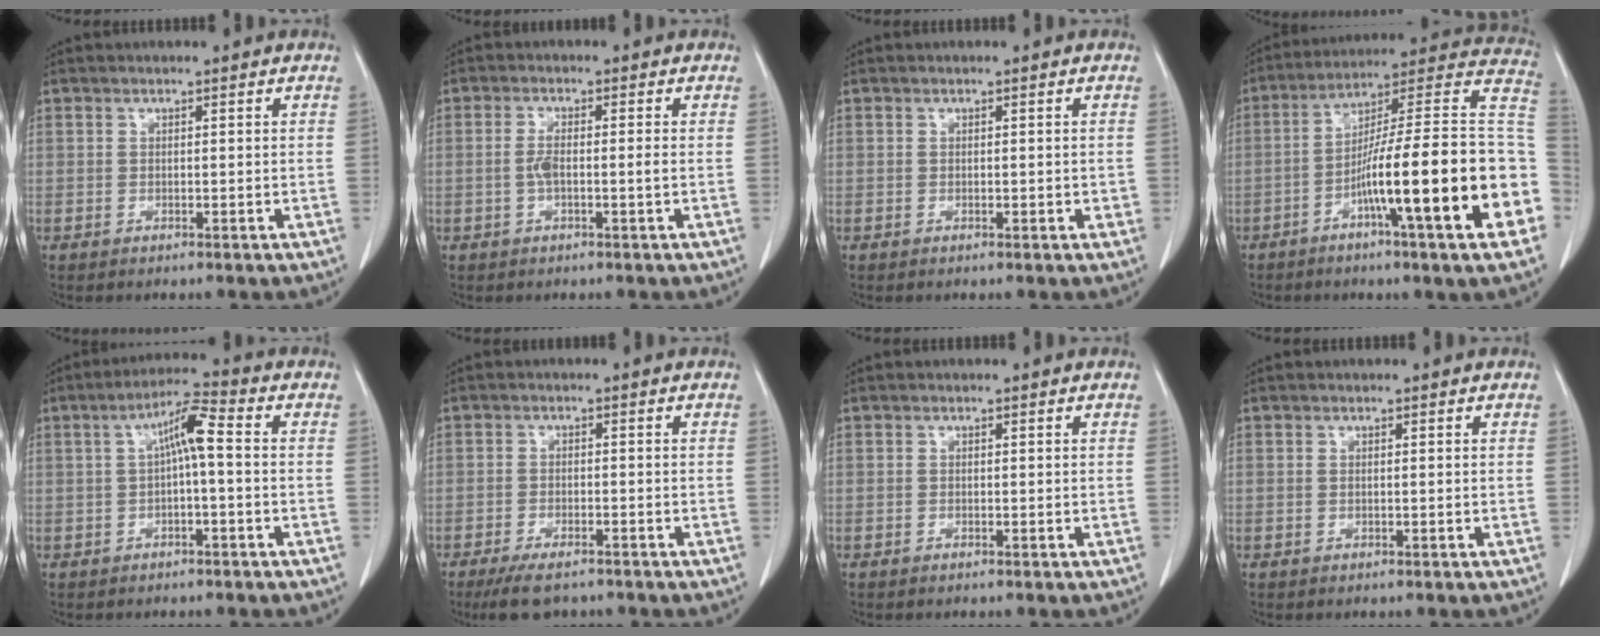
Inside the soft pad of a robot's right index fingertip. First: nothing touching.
{"total": 2.9, "force": [-0.4, 0.3, 2.9], "torque": [-0.056, 0.004, -0.007]}
{"total": 1.1, "force": [0.0, 0.7, 0.9], "torque": [-0.007, 0.002, 0.003]}
{"total": 24.6, "force": [-7.0, 0.9, 23.6], "torque": [-0.260, 0.014, -0.112]}
{"total": 5.8, "force": [0.2, 0.7, 5.8], "torque": [-0.100, 0.023, 0.004]}
{"total": 6.2, "force": [-5.0, 1.8, 3.2], "torque": [-0.055, -0.009, -0.080]}
{"total": 0.0}
{"total": 0.0}